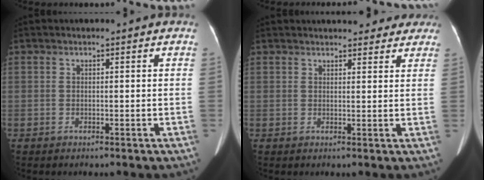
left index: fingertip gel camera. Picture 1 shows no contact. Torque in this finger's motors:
{"motor_torque": [0.24, -0.54, 0.00, 0.01]}